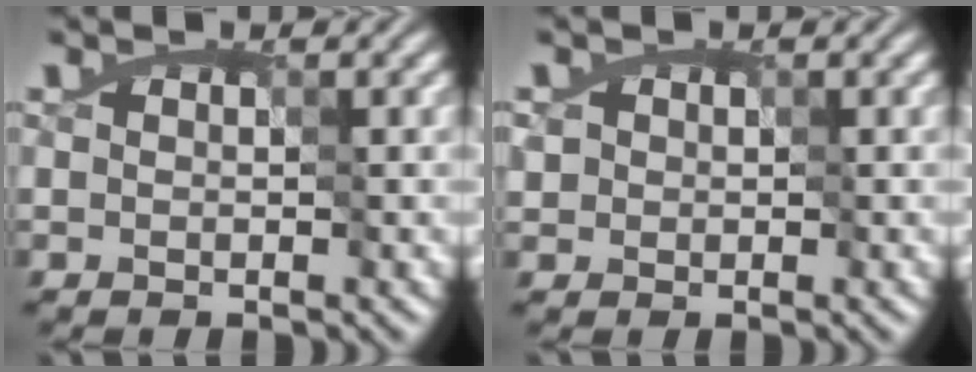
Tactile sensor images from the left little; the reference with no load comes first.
{"total": 1.3, "force": [0.4, 1.2, 0.1], "torque": [-0.019, -0.003, 0.019]}